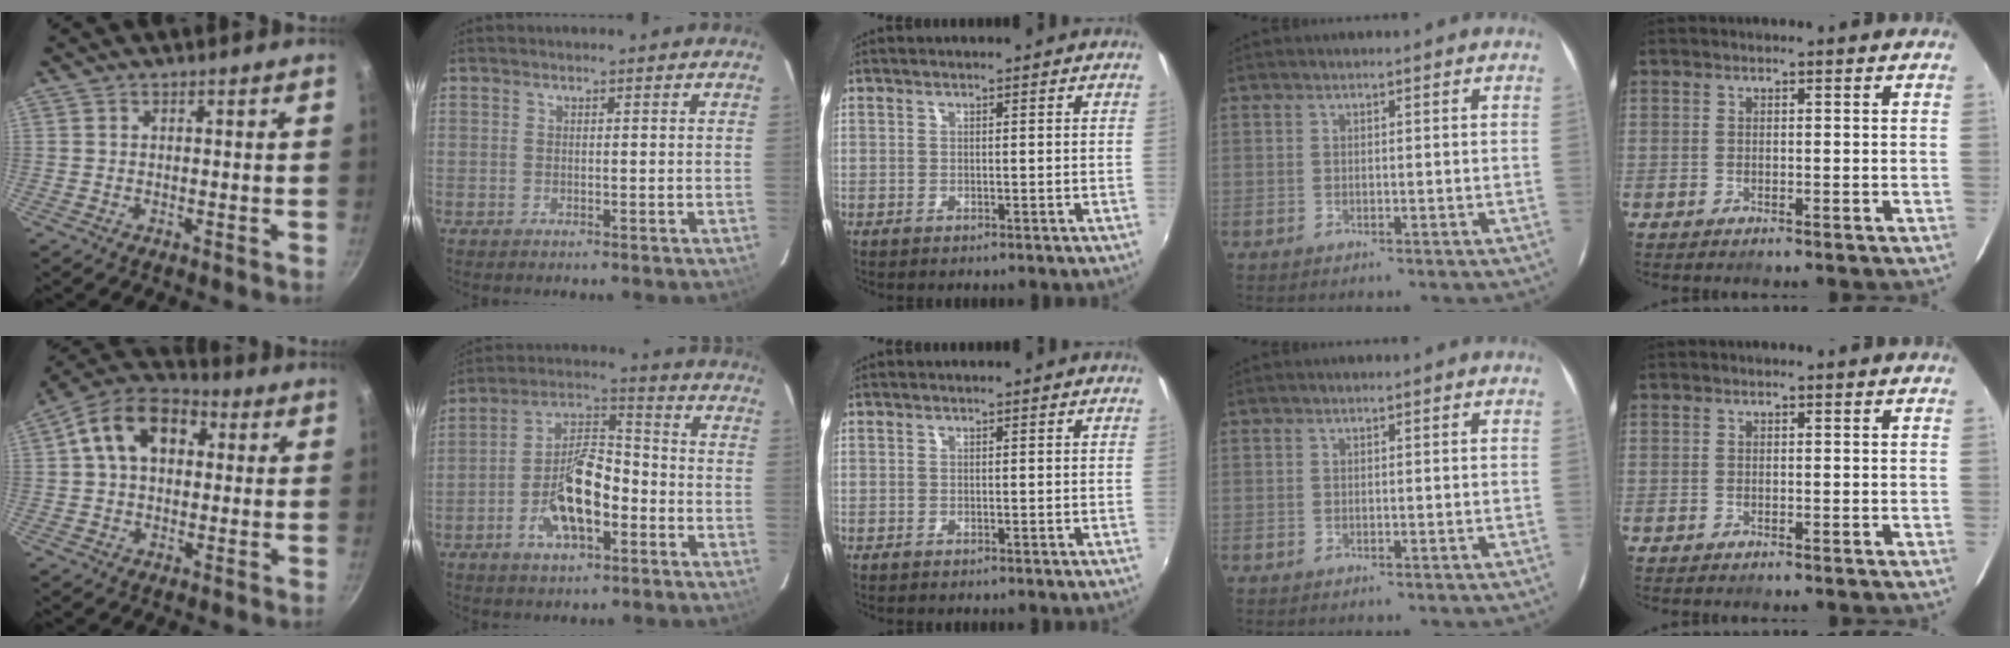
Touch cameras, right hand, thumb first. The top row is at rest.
{"thumb": {"total": 13.6, "force": [2.9, 9.4, 9.4], "torque": [-0.125, 0.027, 0.028]}, "index": {"total": 12.3, "force": [-5.0, 5.2, 10.0], "torque": [-0.197, 0.015, -0.086]}}